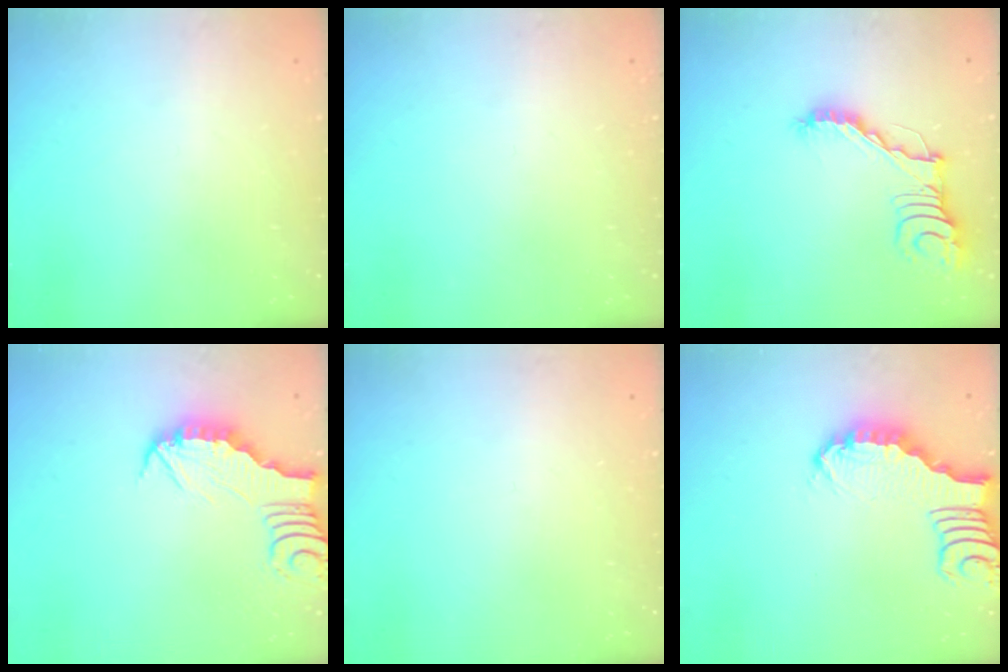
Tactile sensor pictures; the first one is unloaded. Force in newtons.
{"total": 0.0}
{"total": 14.0, "press": 14.0, "slide": 0.4}
{"total": 2.7, "press": 2.7, "slide": 0.2}
{"total": 0.0}
{"total": 2.1, "press": 2.1, "slide": 0.2}